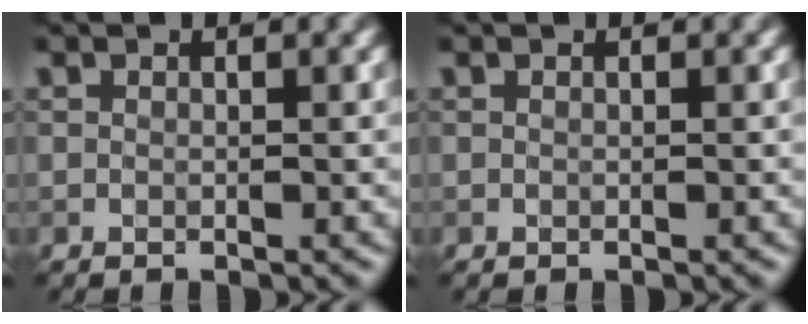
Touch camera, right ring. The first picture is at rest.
{"total": 0.0}